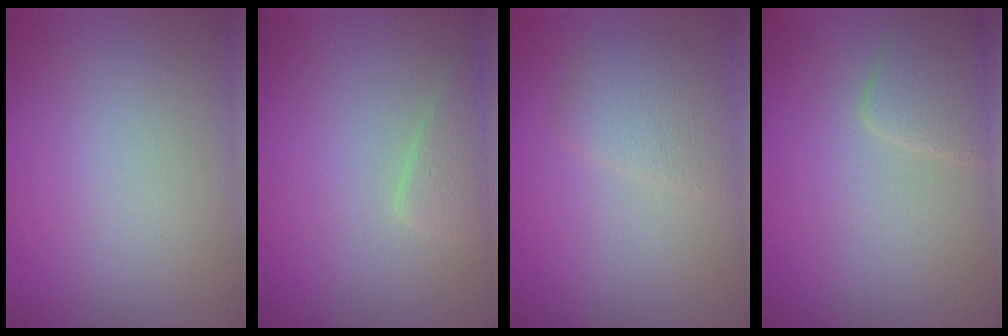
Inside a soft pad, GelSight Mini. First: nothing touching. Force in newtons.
{"total": 1.7, "press": 1.7, "slide": 0.2}
{"total": 2.7, "press": 2.7, "slide": 0.1}
{"total": 2.5, "press": 2.5, "slide": 0.3}